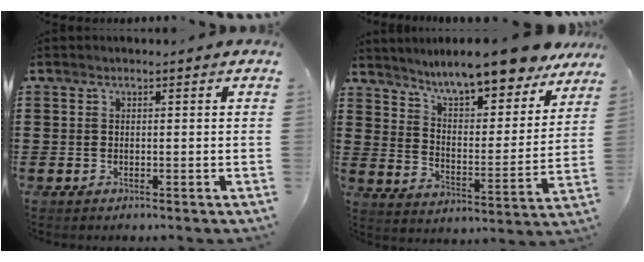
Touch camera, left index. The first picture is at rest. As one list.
[{"total": 10.0, "force": [9.1, -0.2, 4.0], "torque": [-0.096, -0.062, 0.154]}]